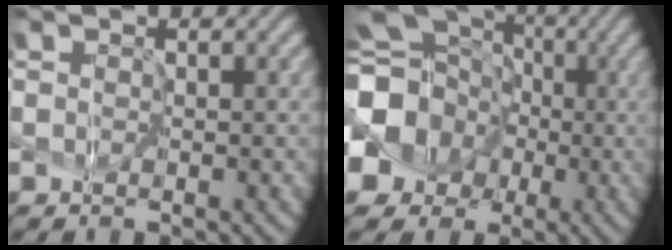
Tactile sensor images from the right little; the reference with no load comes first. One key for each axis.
{"total": 16.1, "fx": -3.5, "fy": 14.9, "fz": 5.0, "tx": -0.168, "ty": -0.003, "tz": -0.077}